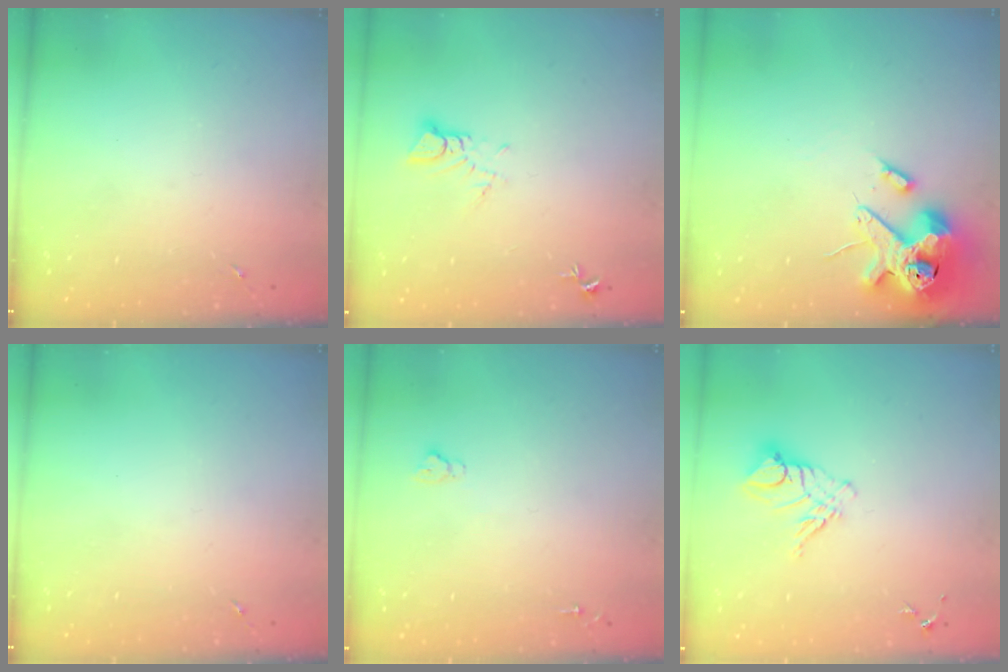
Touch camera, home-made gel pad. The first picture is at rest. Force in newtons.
{"total": 4.0, "press": 3.9, "slide": 0.3}
{"total": 14.2, "press": 14.0, "slide": 2.3}
{"total": 0.0}
{"total": 2.6, "press": 2.5, "slide": 0.3}
{"total": 9.9, "press": 9.8, "slide": 1.1}